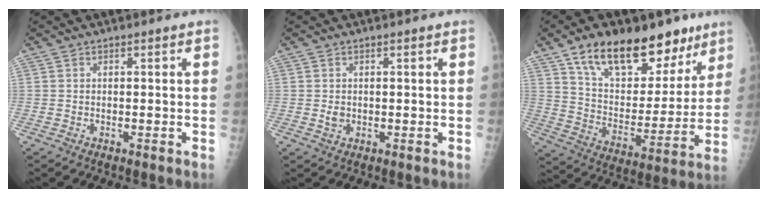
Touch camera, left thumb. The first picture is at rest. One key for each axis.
{"total": 1.4, "fx": 0.1, "fy": 1.1, "fz": 0.8, "tx": -0.012, "ty": -0.001, "tz": 0.006}
{"total": 23.7, "fx": 15.2, "fy": 12.1, "fz": 13.6, "tx": -0.166, "ty": -0.050, "tz": 0.252}